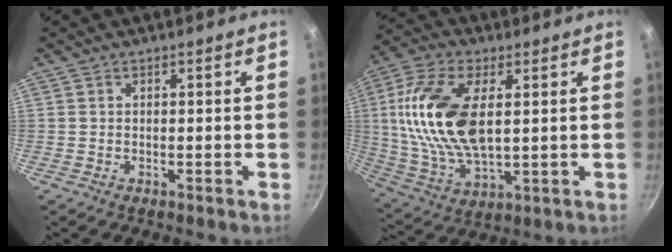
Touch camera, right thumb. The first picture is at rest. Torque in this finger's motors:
{"motor_torque": [2.18, 2.40, 2.15, -0.31, 0.50]}